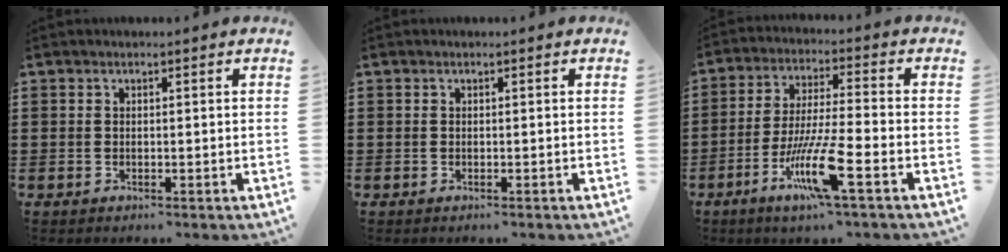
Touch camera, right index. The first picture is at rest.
{"total": 0.0}
{"total": 10.7, "force": [-5.3, 1.0, 9.3], "torque": [-0.195, -0.009, -0.103]}